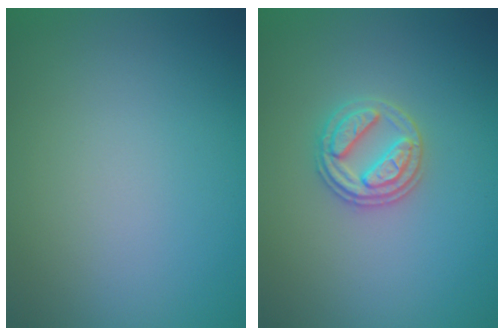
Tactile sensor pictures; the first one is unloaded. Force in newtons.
{"total": 2.8, "press": 2.7, "slide": 0.8}